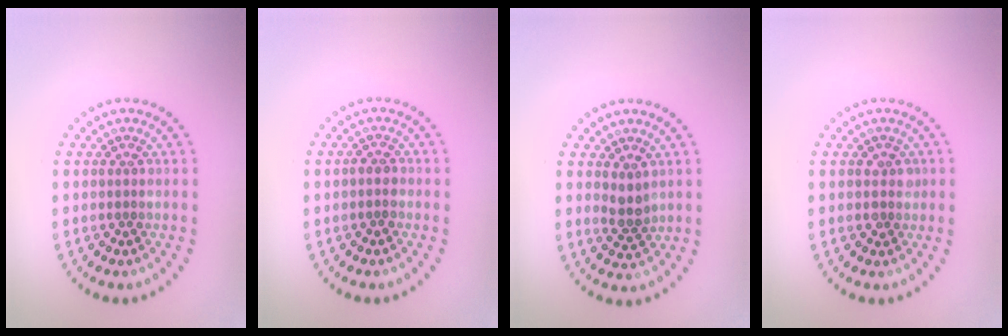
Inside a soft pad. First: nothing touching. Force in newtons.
{"total": 1.2, "press": 1.1, "slide": 0.4}
{"total": 1.8, "press": 1.5, "slide": 0.9}
{"total": 1.0, "press": 1.0, "slide": 0.4}